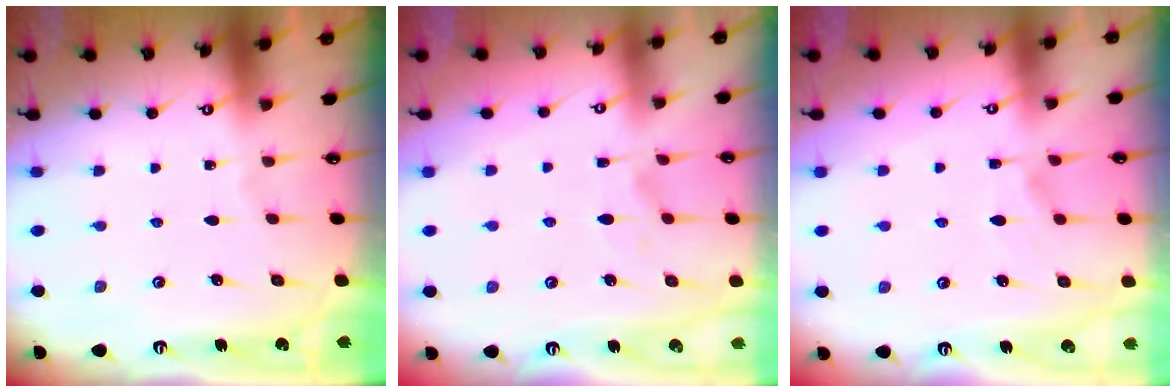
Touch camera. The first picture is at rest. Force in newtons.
{"total": 1.7, "press": 1.2, "slide": 1.2}
{"total": 1.6, "press": 1.3, "slide": 1.0}